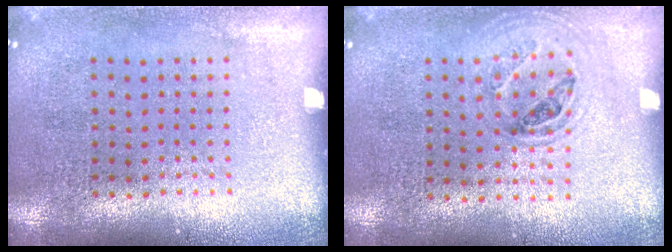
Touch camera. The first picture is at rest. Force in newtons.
{"total": 1.0, "press": 1.0, "slide": 0.4}